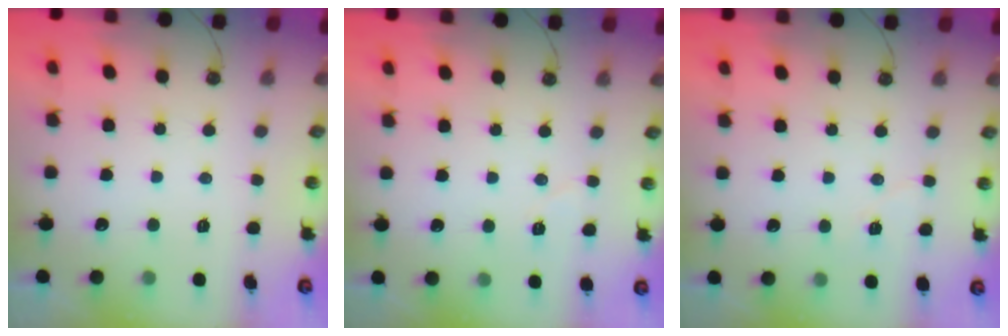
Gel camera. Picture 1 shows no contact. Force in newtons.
{"total": 3.8, "press": 3.4, "slide": 1.8}
{"total": 6.2, "press": 5.5, "slide": 2.9}